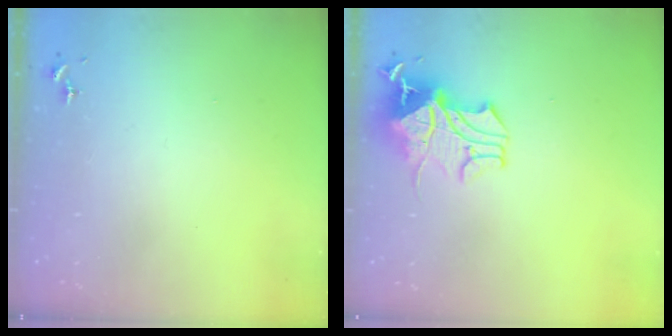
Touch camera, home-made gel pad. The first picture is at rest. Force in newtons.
{"total": 18.0, "press": 18.0, "slide": 0.2}